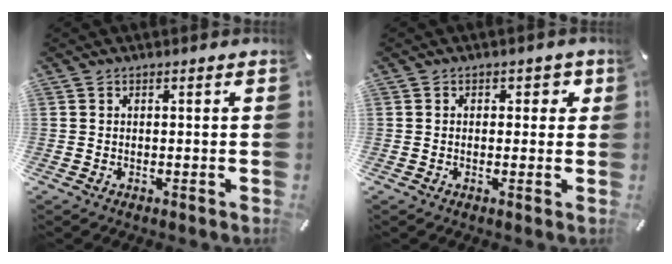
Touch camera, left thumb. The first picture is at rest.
{"total": 2.1, "force": [0.1, 1.6, 1.4], "torque": [-0.013, 0.002, -0.005]}